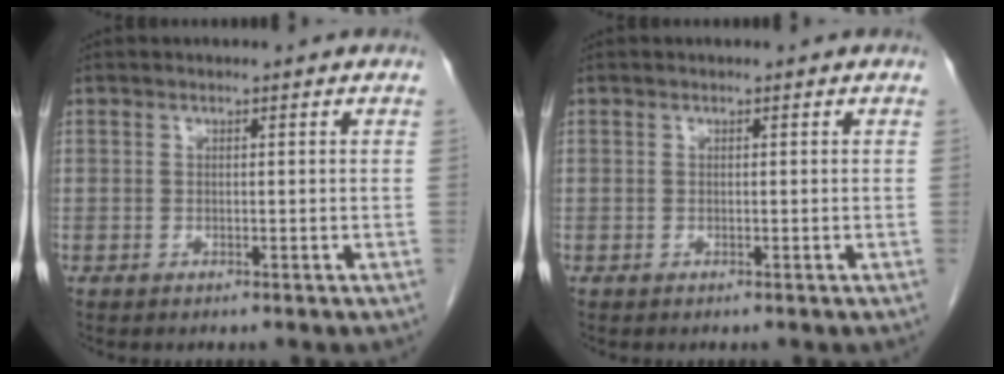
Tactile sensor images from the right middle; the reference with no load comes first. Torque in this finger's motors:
{"motor_torque": [-0.06, 0.06, -0.02, 0.00]}